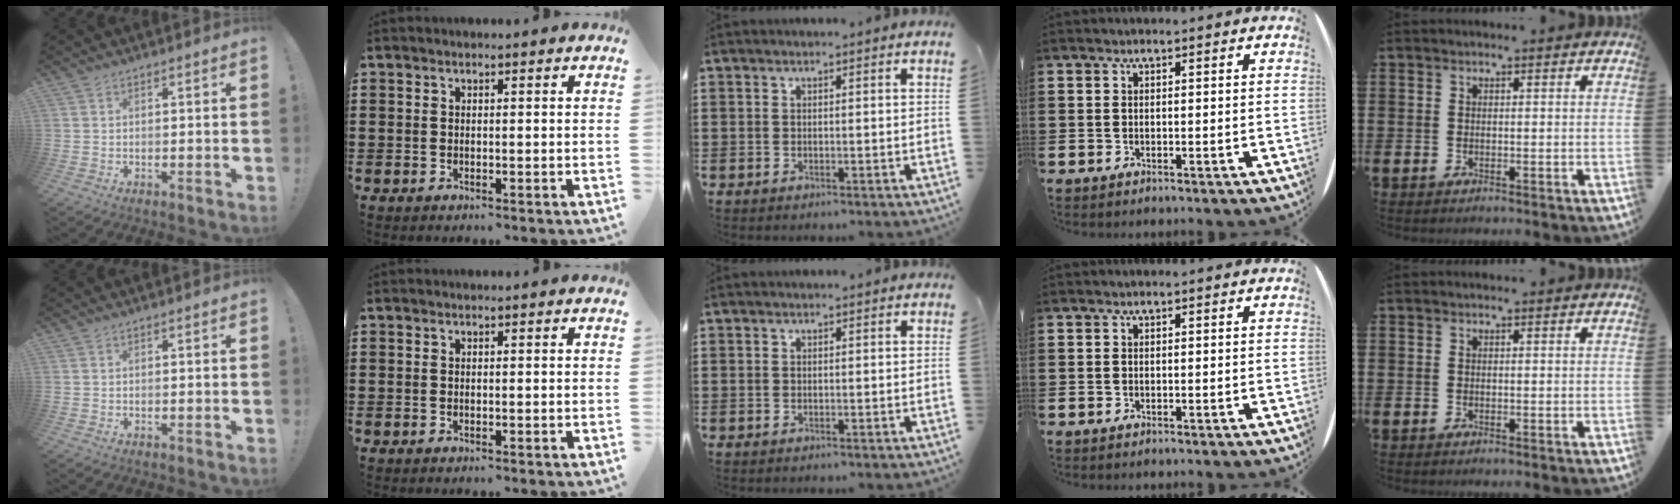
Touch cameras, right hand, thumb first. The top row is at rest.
{}